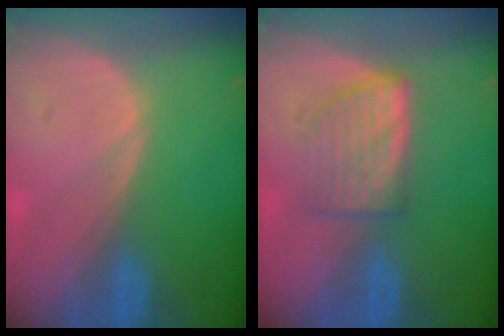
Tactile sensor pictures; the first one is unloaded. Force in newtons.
{"total": 5.9, "press": 5.4, "slide": 2.4}